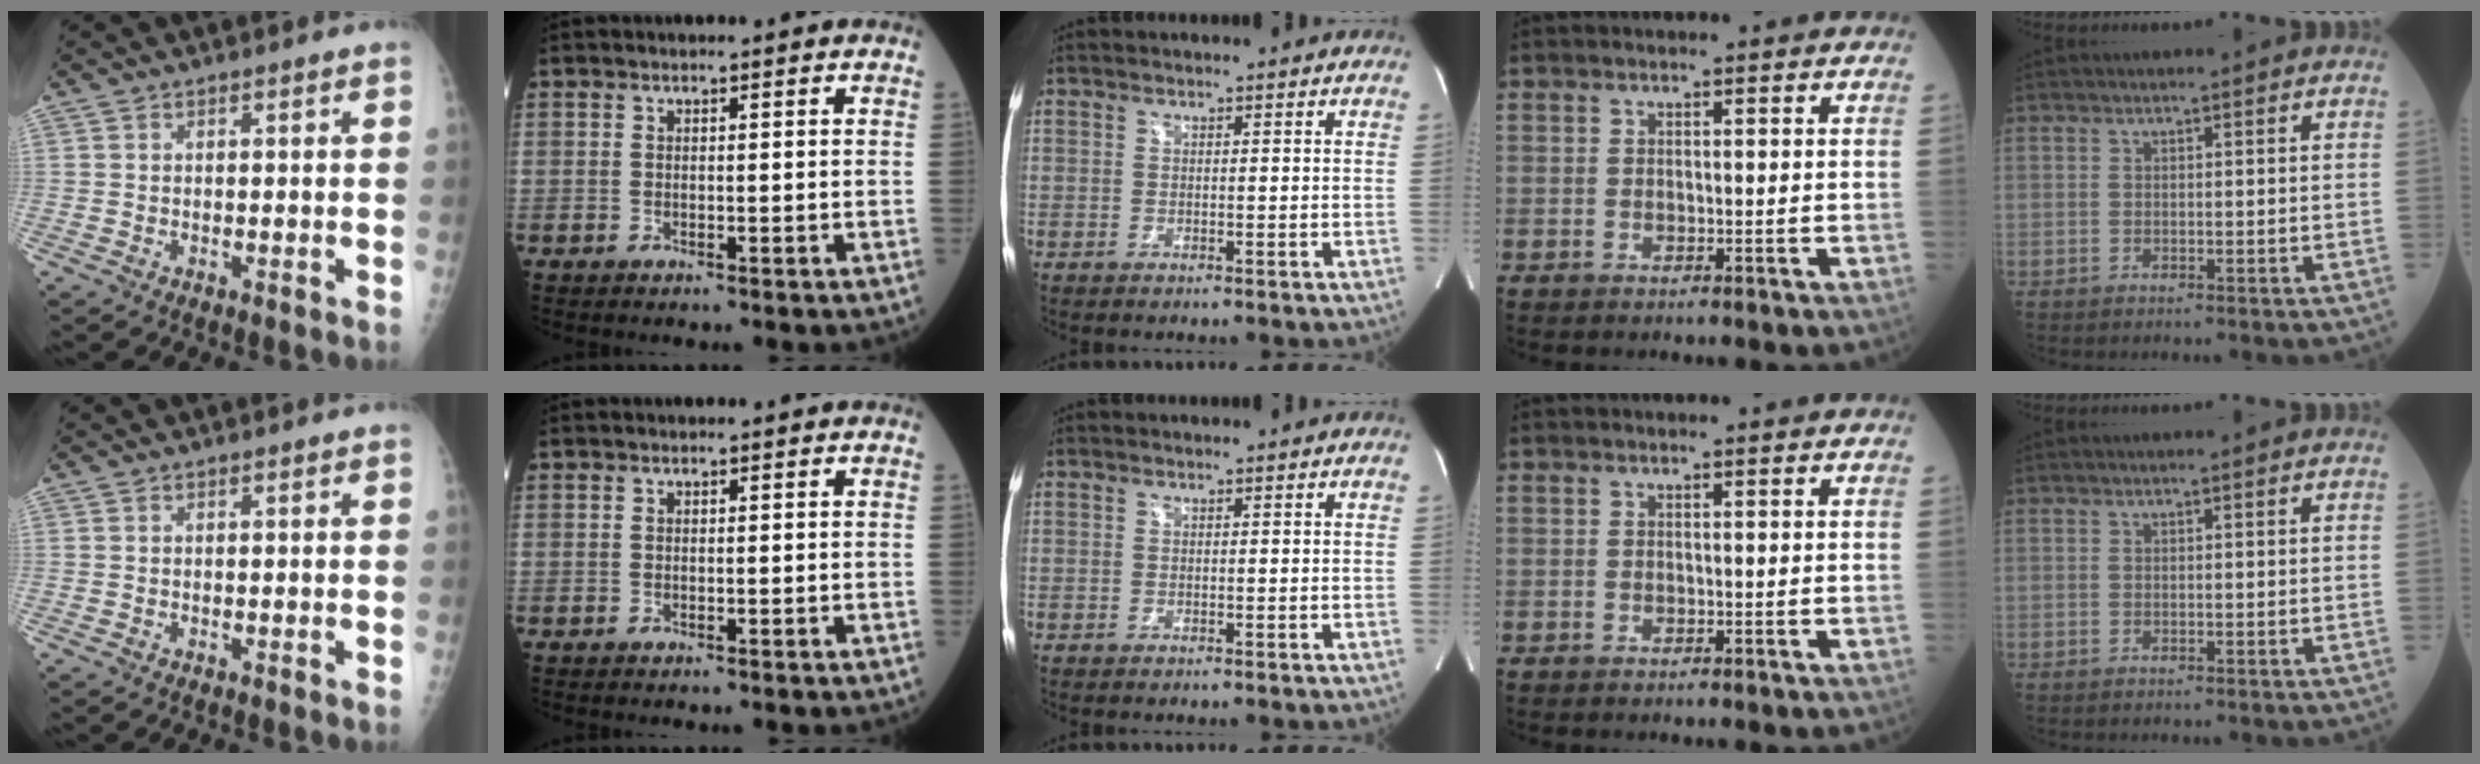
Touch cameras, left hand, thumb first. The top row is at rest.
{}